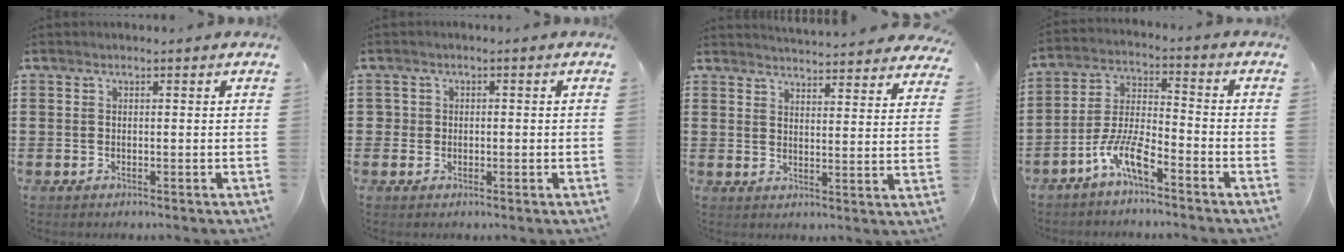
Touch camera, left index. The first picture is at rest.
{"total": 1.4, "force": [-0.2, 1.3, 0.6], "torque": [-0.015, 0.007, -0.008]}
{"total": 4.2, "force": [4.2, -0.1, 0.2], "torque": [-0.013, -0.031, 0.073]}
{"total": 8.2, "force": [-6.0, 1.7, 5.3], "torque": [-0.119, -0.003, -0.118]}